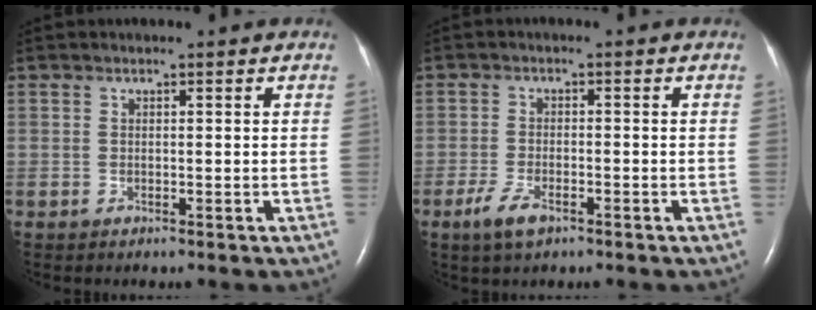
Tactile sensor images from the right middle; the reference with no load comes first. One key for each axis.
{"total": 4.1, "fx": -2.5, "fy": 1.4, "fz": 2.9, "tx": -0.069, "ty": -0.004, "tz": -0.046}